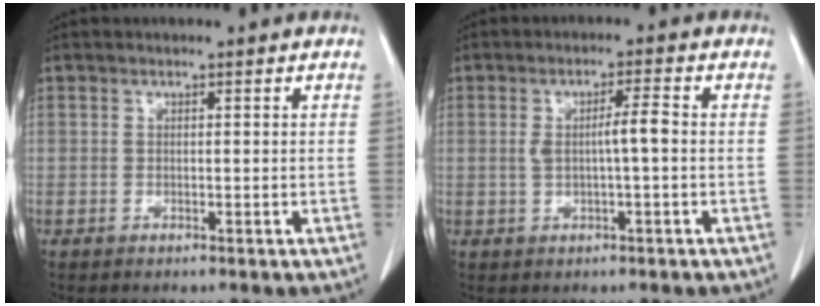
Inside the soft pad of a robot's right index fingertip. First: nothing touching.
{"total": 3.9, "force": [-0.1, 0.2, 3.8], "torque": [-0.071, 0.007, 0.000]}